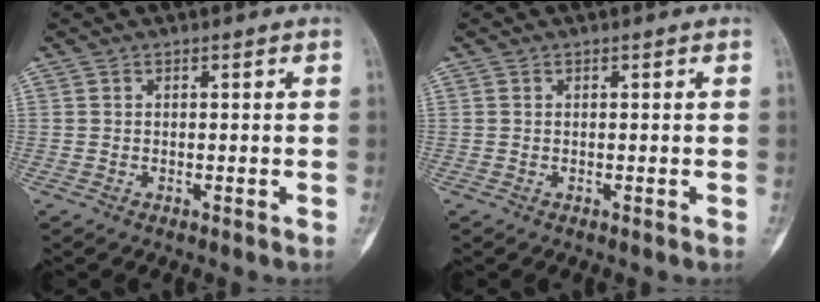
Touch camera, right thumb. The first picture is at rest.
{"total": 0.0}